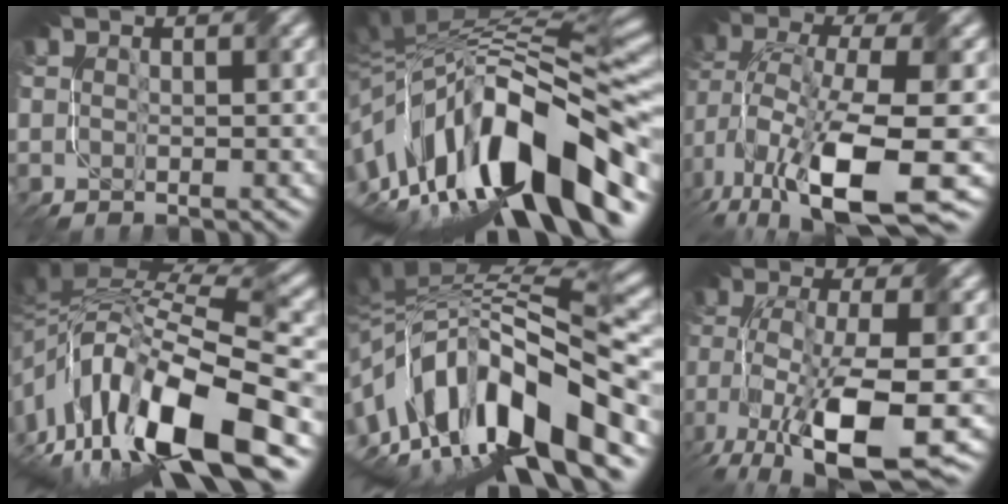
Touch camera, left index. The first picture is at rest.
{"total": 13.8, "force": [-2.9, 5.8, 12.2], "torque": [-0.201, 0.035, -0.052]}
{"total": 11.9, "force": [-3.5, 5.1, 10.2], "torque": [-0.217, -0.013, -0.046]}
{"total": 13.3, "force": [-4.1, 5.3, 11.5], "torque": [-0.218, 0.018, -0.068]}
{"total": 13.0, "force": [-2.9, 5.1, 11.6], "torque": [-0.200, 0.029, -0.045]}
{"total": 10.5, "force": [-5.3, 3.6, 8.2], "torque": [-0.162, -0.014, -0.089]}